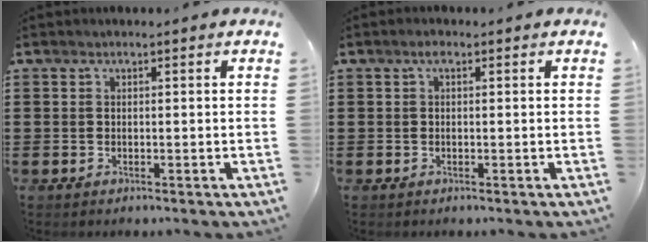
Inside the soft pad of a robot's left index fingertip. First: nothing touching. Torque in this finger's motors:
{"motor_torque": [0.47, -0.10, 0.21, 0.04]}